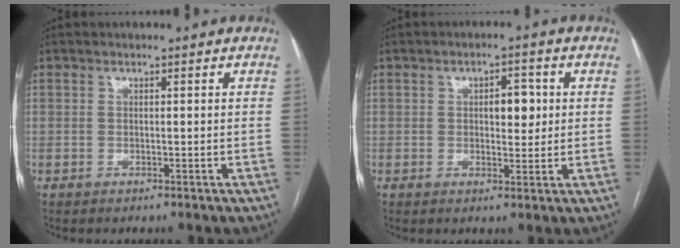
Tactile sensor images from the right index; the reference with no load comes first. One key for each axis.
{"total": 4.4, "fx": 0.8, "fy": 2.1, "fz": 3.8, "tx": -0.055, "ty": 0.007, "tz": 0.014}